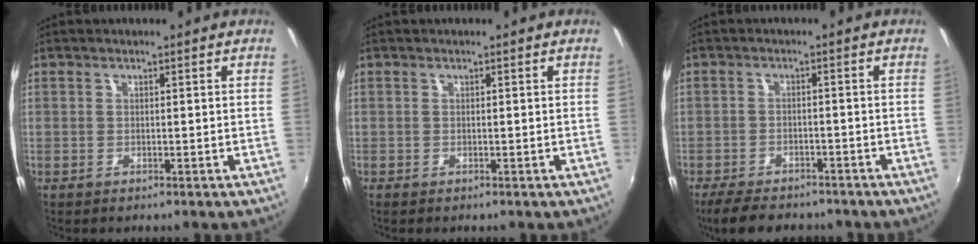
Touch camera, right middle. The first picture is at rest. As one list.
[{"total": 0.0}, {"total": 9.4, "force": [-7.7, 3.5, 4.0], "torque": [-0.096, -0.014, -0.122]}]